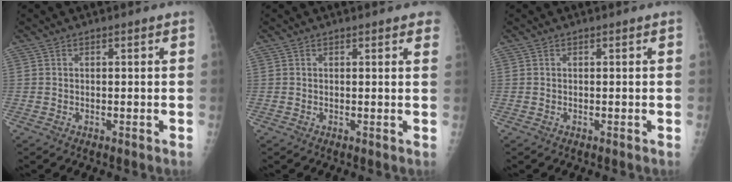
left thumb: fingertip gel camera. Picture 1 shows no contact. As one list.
[{"total": 3.4, "force": [2.5, 0.9, 2.0], "torque": [-0.009, 0.001, 0.021]}, {"total": 0.0}]